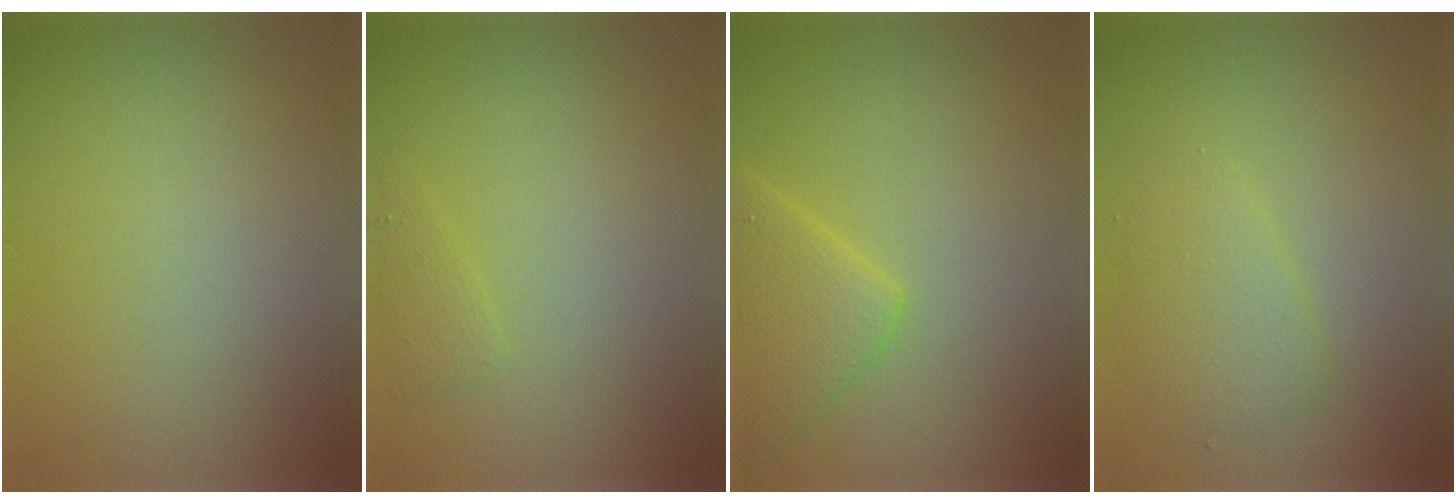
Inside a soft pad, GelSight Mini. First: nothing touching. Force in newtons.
{"total": 1.2, "press": 1.2, "slide": 0.1}
{"total": 4.2, "press": 4.2, "slide": 0.2}
{"total": 2.6, "press": 2.6, "slide": 0.0}